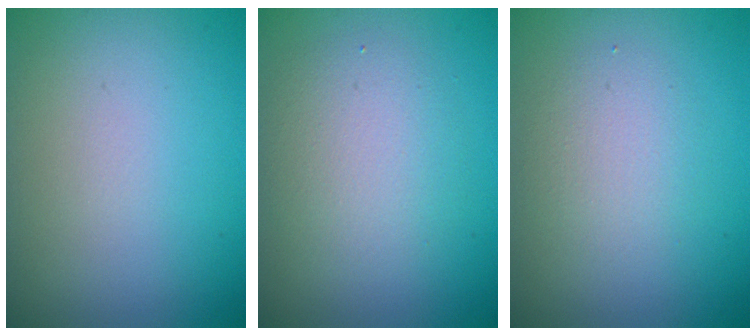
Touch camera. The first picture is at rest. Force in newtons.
{"total": 3.7, "press": 3.7, "slide": 0.0}
{"total": 2.4, "press": 2.4, "slide": 0.1}